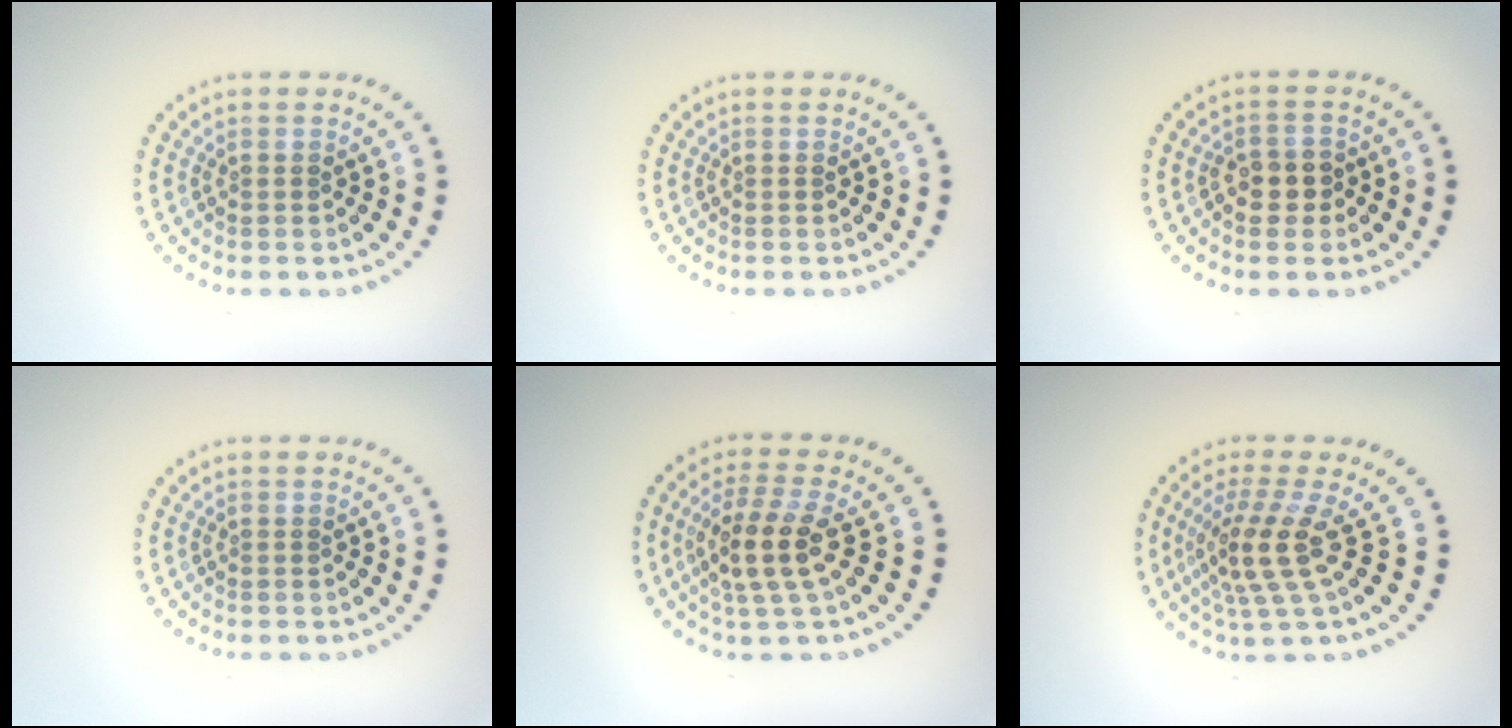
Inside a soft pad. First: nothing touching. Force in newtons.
{"total": 0.0}
{"total": 2.4, "press": 2.3, "slide": 0.6}
{"total": 0.0}
{"total": 4.1, "press": 3.6, "slide": 1.9}
{"total": 4.2, "press": 3.0, "slide": 2.9}